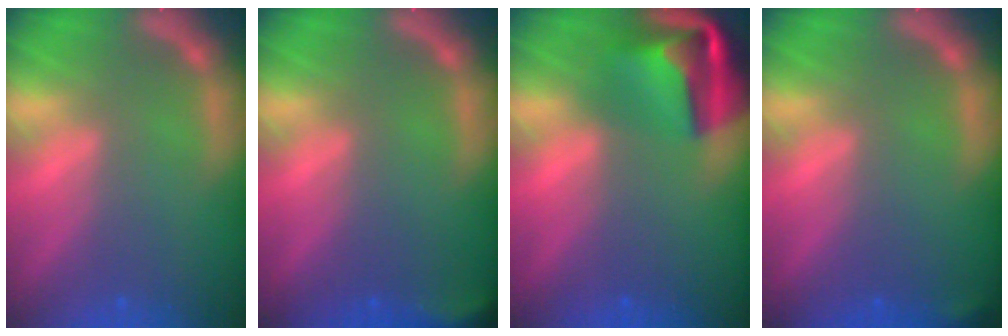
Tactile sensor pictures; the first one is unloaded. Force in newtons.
{"total": 2.9}
{"total": 8.4}
{"total": 0.9}